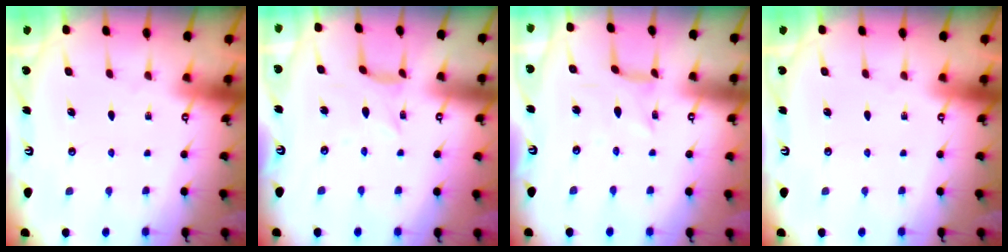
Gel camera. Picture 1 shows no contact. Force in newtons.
{"total": 2.5, "press": 2.5, "slide": 0.2}
{"total": 2.3, "press": 2.3, "slide": 0.2}
{"total": 0.0}